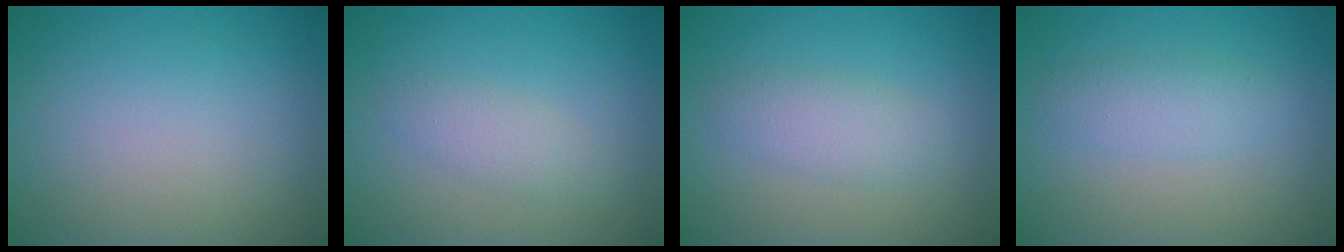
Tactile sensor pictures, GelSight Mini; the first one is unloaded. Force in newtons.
{"total": 1.9, "press": 1.9, "slide": 0.1}
{"total": 2.5, "press": 2.5, "slide": 0.1}
{"total": 2.3, "press": 2.3, "slide": 0.1}